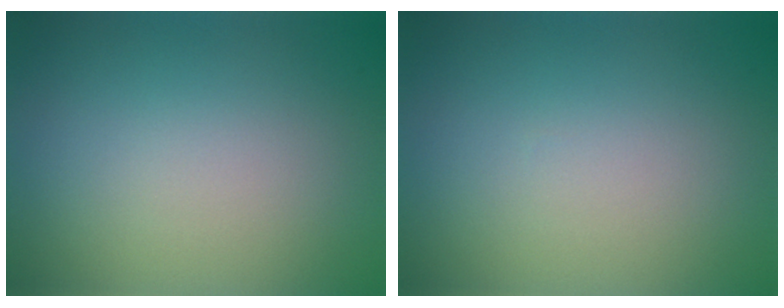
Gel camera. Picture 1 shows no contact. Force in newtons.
{"total": 0.0}